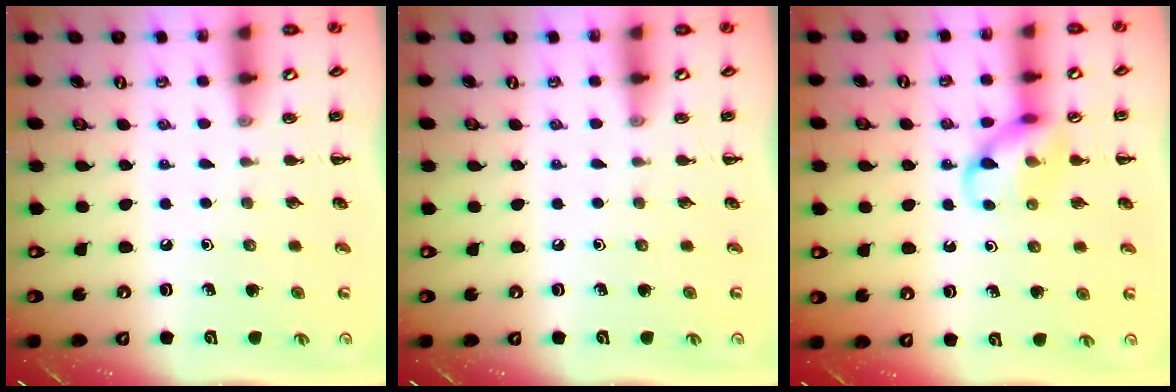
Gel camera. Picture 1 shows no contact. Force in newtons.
{"total": 0.0}
{"total": 10.6, "press": 10.5, "slide": 1.1}